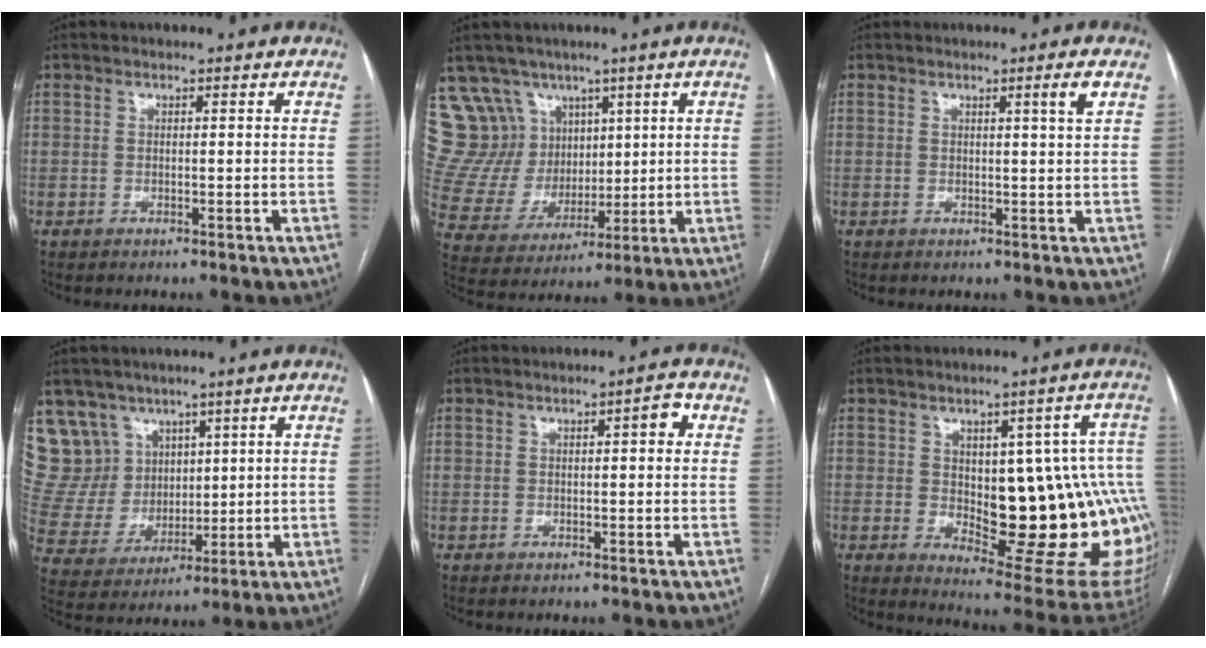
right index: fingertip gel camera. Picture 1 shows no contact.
{"total": 13.8, "force": [8.7, 10.4, 2.9], "torque": [-0.076, 0.052, 0.186]}
{"total": 1.9, "force": [0.9, -0.6, 1.6], "torque": [-0.024, -0.007, 0.017]}
{"total": 11.4, "force": [7.4, 8.5, 1.0], "torque": [-0.038, 0.042, 0.163]}
{"total": 2.3, "force": [0.6, 0.5, 2.1], "torque": [-0.026, 0.006, 0.006]}
{"total": 22.0, "force": [-1.3, 7.3, 20.7], "torque": [-0.177, 0.018, 0.011]}